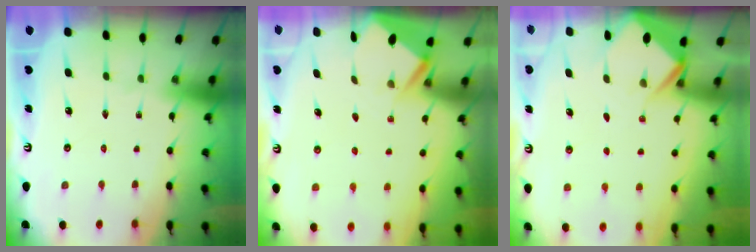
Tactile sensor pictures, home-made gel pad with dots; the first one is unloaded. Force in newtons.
{"total": 2.9, "press": 2.8, "slide": 0.4}
{"total": 5.6, "press": 5.6, "slide": 0.6}